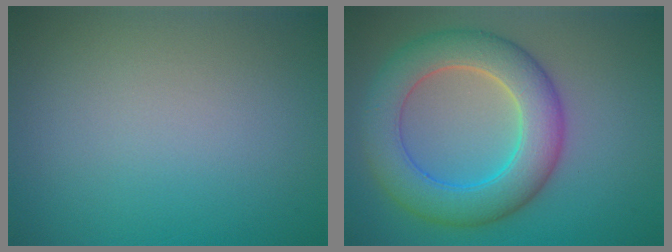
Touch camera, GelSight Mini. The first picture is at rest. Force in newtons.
{"total": 7.6, "press": 7.6, "slide": 0.1}